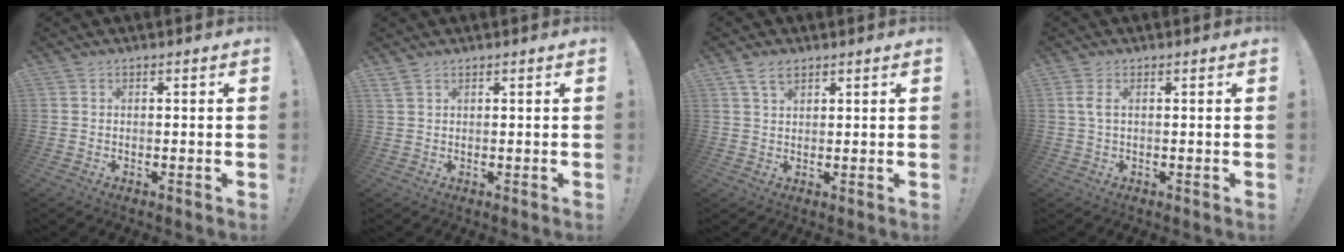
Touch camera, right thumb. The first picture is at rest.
{"total": 1.9, "force": [1.4, 0.8, 1.1], "torque": [-0.022, -0.001, 0.027]}
{"total": 4.1, "force": [2.8, 2.0, 2.3], "torque": [-0.033, -0.010, 0.050]}
{"total": 2.4, "force": [0.6, 0.8, 2.2], "torque": [-0.047, 0.003, 0.011]}